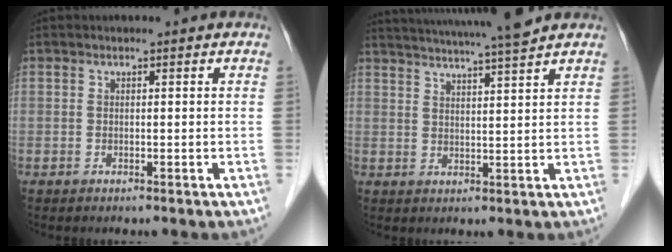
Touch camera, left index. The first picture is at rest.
{"total": 12.0, "force": [10.8, -1.3, 5.1], "torque": [-0.091, 0.001, 0.151]}